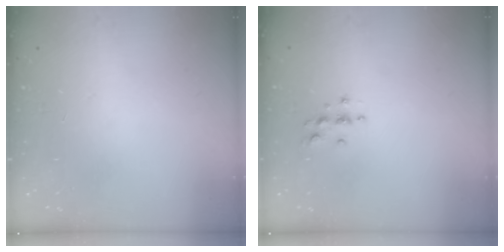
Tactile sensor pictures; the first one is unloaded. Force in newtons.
{"total": 3.7, "press": 3.7, "slide": 0.5}